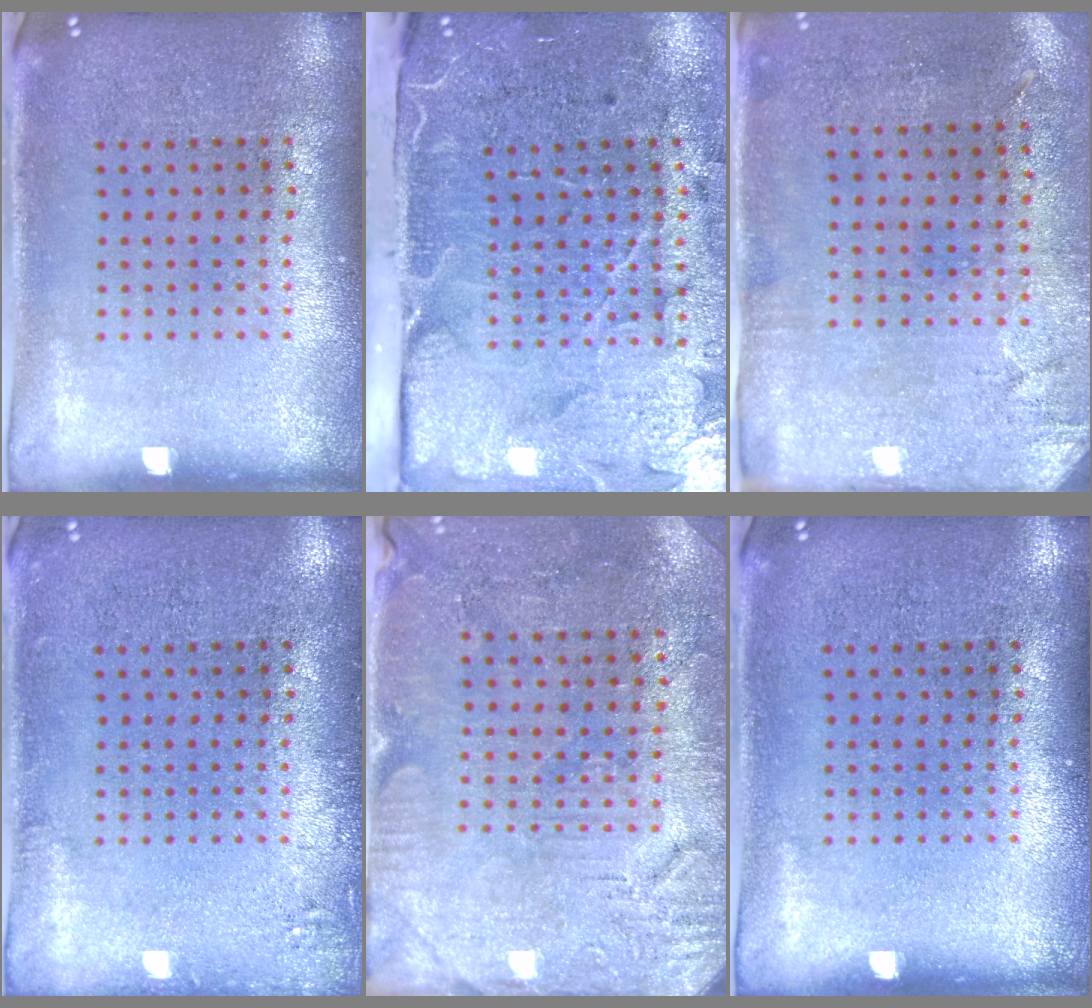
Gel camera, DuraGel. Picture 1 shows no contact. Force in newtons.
{"total": 5.1, "press": 4.0, "slide": 3.1}
{"total": 2.9, "press": 2.3, "slide": 1.7}
{"total": 1.3, "press": 1.2, "slide": 0.3}
{"total": 3.0, "press": 2.9, "slide": 0.8}
{"total": 0.0}